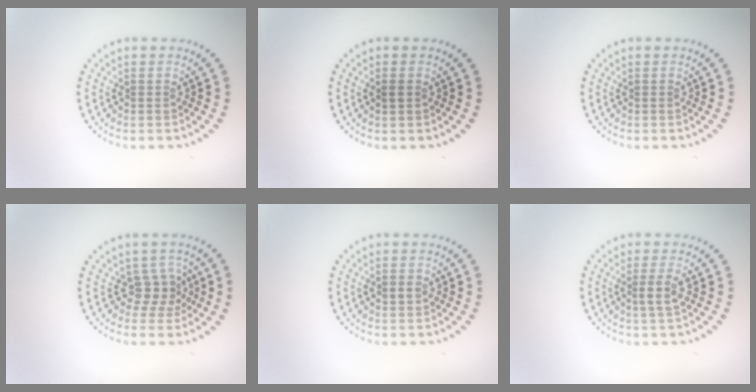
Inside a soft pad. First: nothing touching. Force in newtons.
{"total": 0.9, "press": 0.8, "slide": 0.1}
{"total": 0.0}
{"total": 2.1, "press": 1.6, "slide": 1.3}
{"total": 0.9, "press": 0.9, "slide": 0.2}
{"total": 1.6, "press": 1.3, "slide": 1.0}